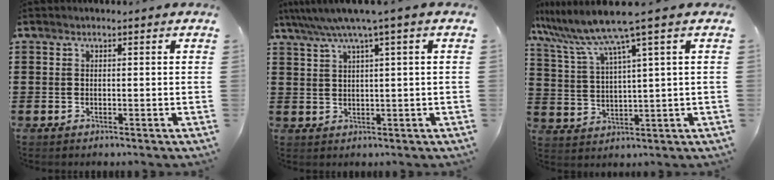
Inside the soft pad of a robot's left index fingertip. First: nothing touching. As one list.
[{"total": 4.4, "force": [2.3, -0.4, 3.7], "torque": [-0.078, -0.009, 0.036]}, {"total": 7.2, "force": [5.1, -0.9, 5.1], "torque": [-0.134, -0.041, 0.078]}]